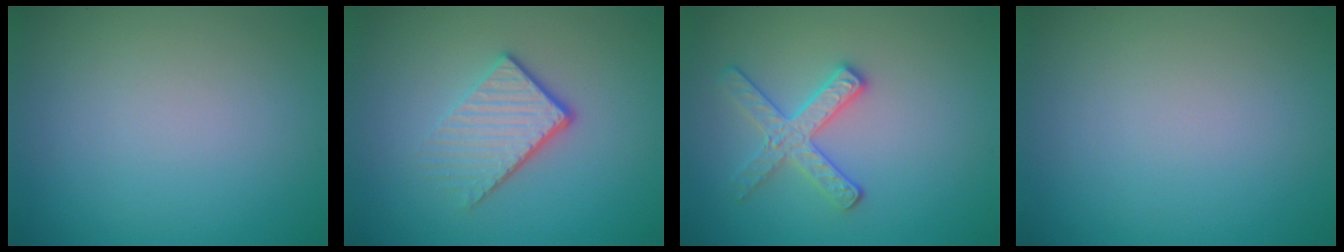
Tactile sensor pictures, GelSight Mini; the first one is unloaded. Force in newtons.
{"total": 3.9, "press": 2.7, "slide": 2.9}
{"total": 2.8, "press": 2.7, "slide": 0.6}
{"total": 0.0}